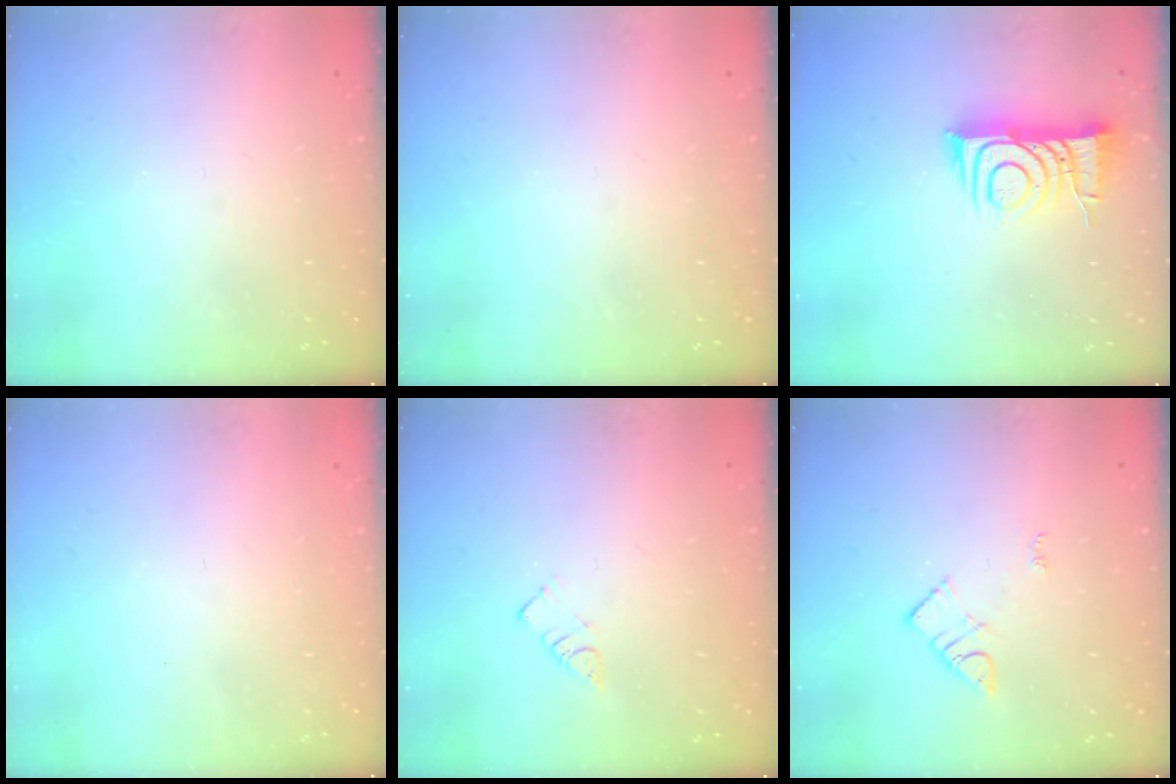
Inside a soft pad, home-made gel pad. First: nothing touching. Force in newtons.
{"total": 0.0}
{"total": 9.8, "press": 9.7, "slide": 1.0}
{"total": 1.5, "press": 1.5, "slide": 0.1}
{"total": 2.8, "press": 2.8, "slide": 0.2}
{"total": 3.5, "press": 3.5, "slide": 0.4}